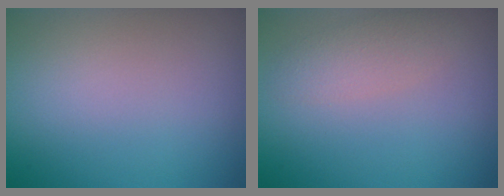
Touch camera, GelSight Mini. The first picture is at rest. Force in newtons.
{"total": 2.1, "press": 2.0, "slide": 0.1}